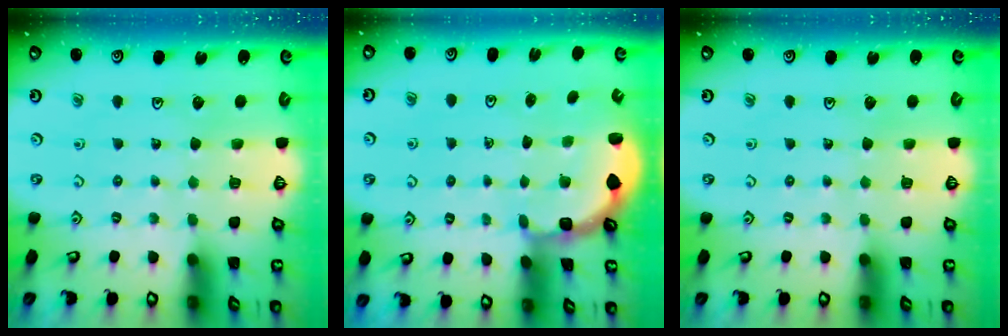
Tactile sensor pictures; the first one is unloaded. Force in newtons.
{"total": 2.5, "press": 1.9, "slide": 1.6}
{"total": 0.0}